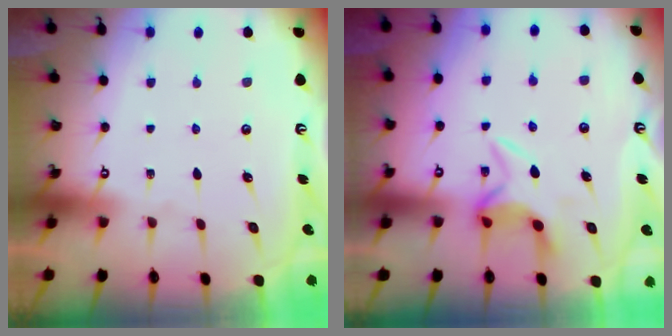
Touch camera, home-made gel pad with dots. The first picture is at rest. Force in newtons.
{"total": 5.6, "press": 5.6, "slide": 1.0}